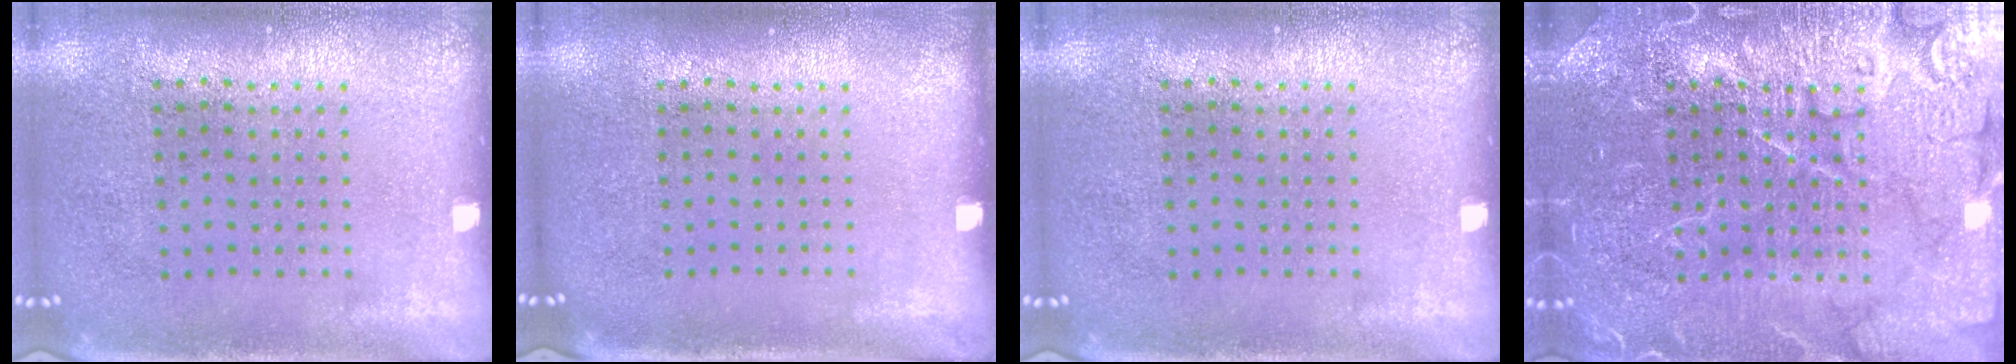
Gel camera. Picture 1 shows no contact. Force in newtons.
{"total": 0.0}
{"total": 0.0}
{"total": 6.9, "press": 6.9, "slide": 1.0}